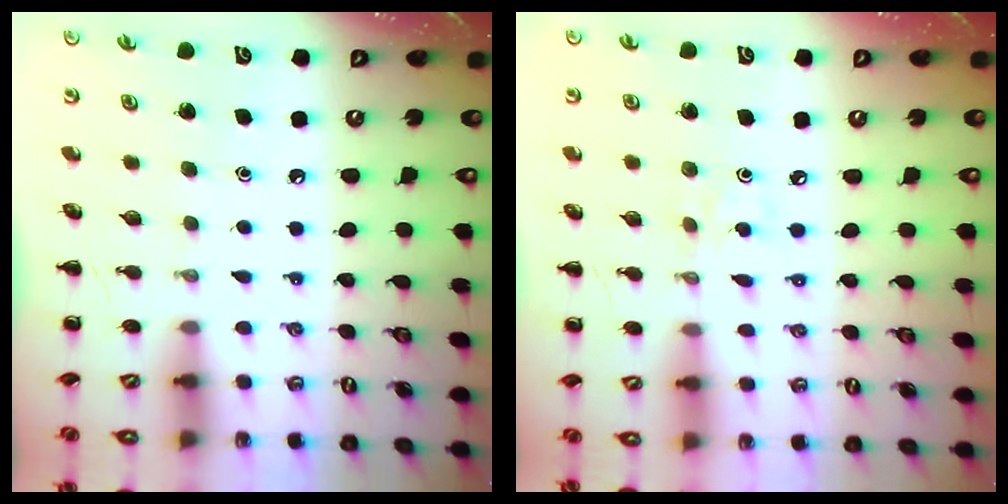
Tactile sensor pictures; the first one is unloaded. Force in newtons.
{"total": 2.4, "press": 2.2, "slide": 0.8}